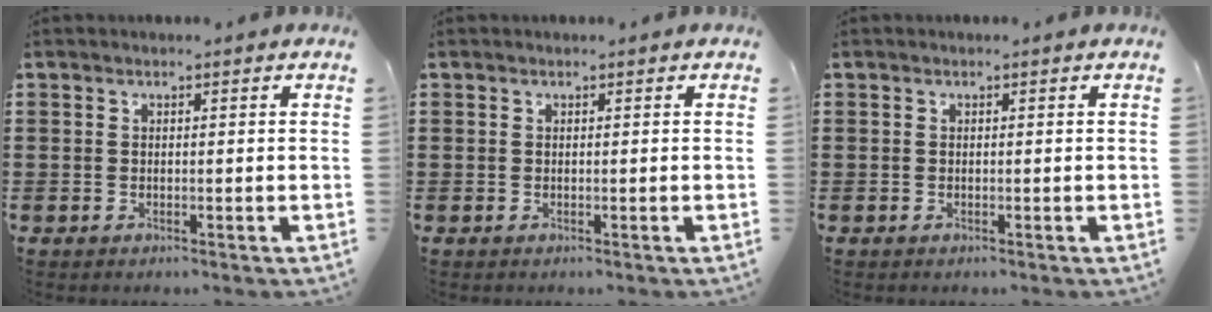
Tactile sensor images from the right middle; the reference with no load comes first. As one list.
[{"total": 0.0}, {"total": 0.0}]